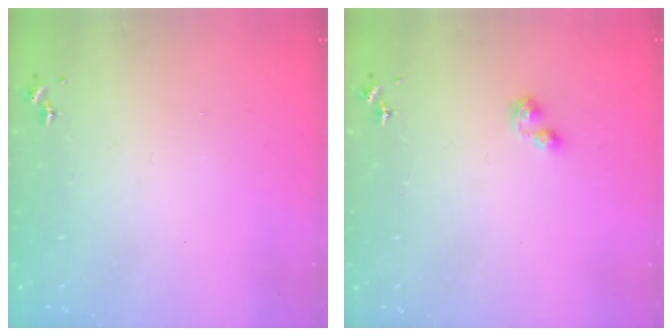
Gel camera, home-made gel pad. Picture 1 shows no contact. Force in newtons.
{"total": 4.8, "press": 4.8, "slide": 0.5}